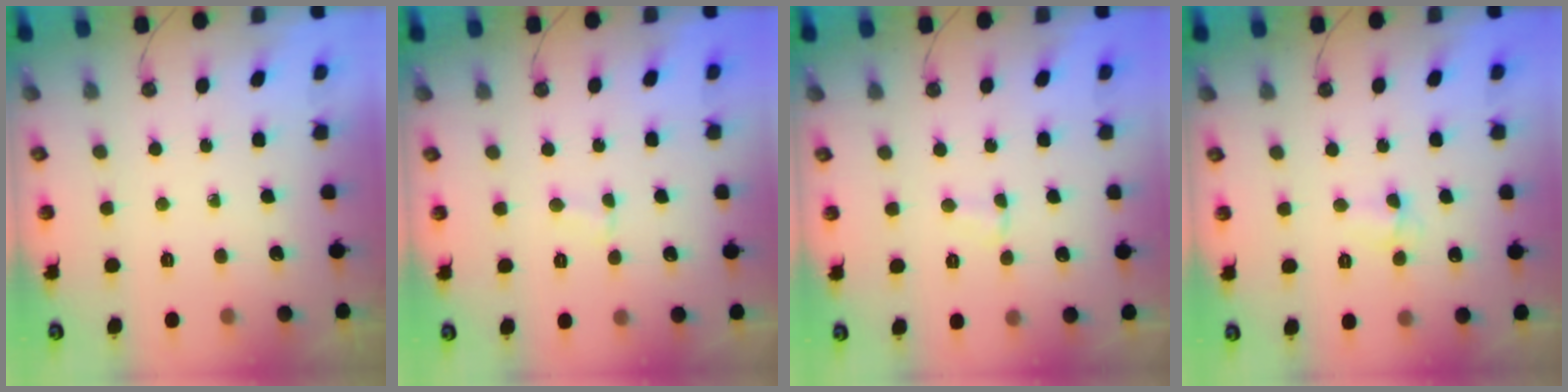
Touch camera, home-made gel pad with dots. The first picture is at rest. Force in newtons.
{"total": 2.3, "press": 2.3, "slide": 0.2}
{"total": 1.8, "press": 1.7, "slide": 0.4}
{"total": 3.5, "press": 3.5, "slide": 0.6}